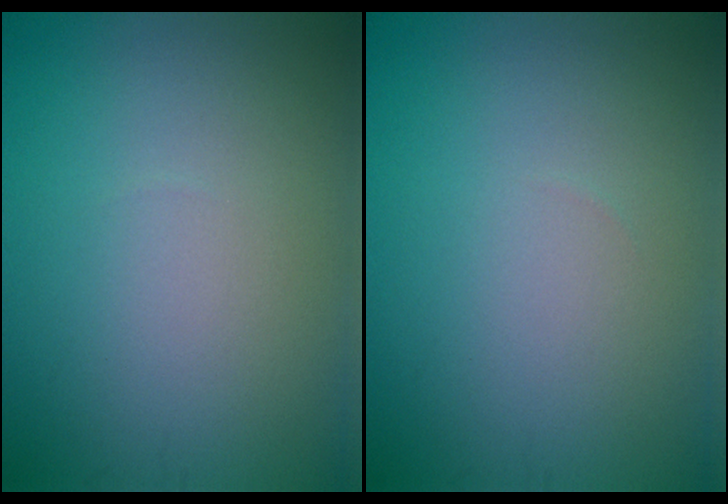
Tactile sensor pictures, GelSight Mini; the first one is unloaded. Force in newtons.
{"total": 0.0}